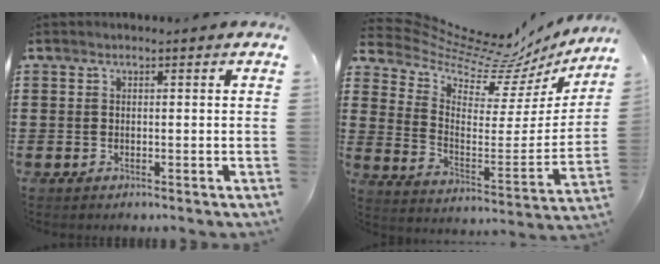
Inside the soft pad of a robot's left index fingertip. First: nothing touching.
{"total": 7.6, "force": [6.9, 2.2, 2.5], "torque": [-0.072, -0.073, 0.110]}